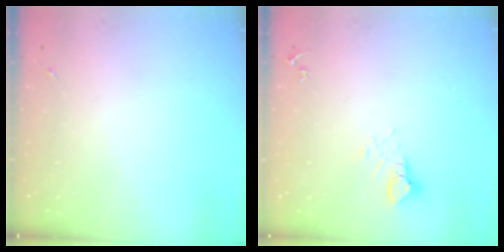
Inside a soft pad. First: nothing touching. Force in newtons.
{"total": 5.5, "press": 5.5, "slide": 0.4}